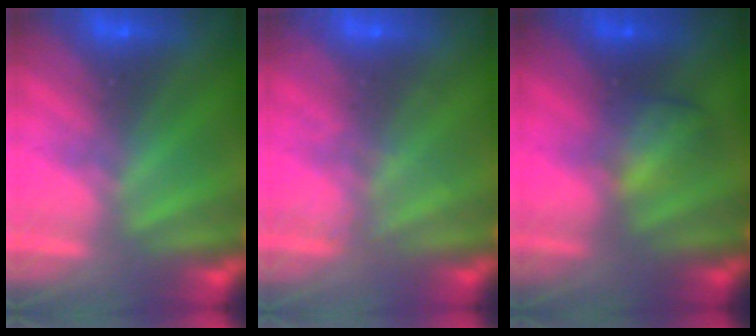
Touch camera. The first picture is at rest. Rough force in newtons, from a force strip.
{"total": 2.0}
{"total": 2.1}